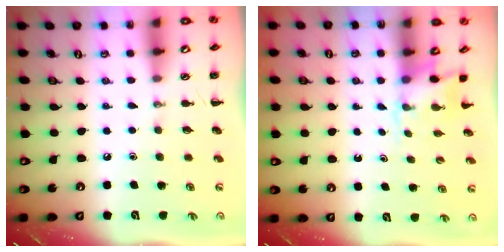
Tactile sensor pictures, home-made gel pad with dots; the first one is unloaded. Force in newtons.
{"total": 2.5, "press": 2.3, "slide": 1.0}